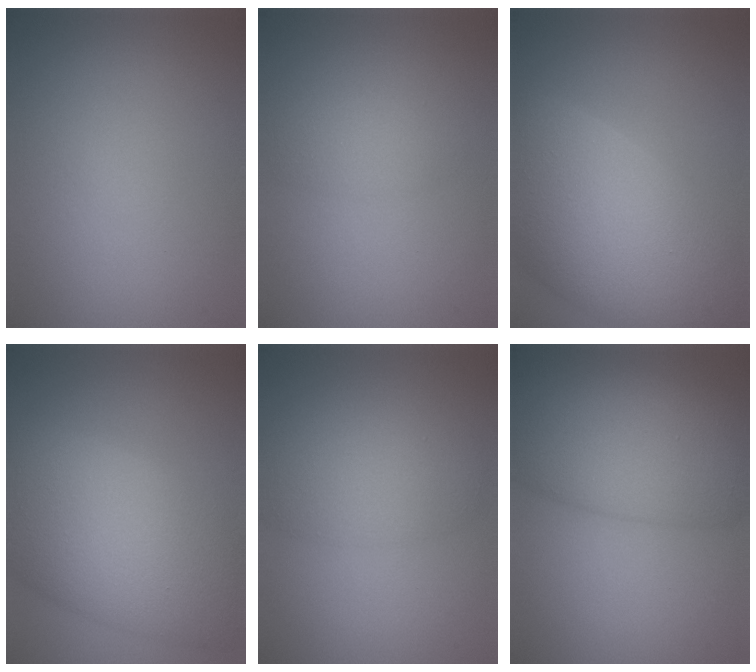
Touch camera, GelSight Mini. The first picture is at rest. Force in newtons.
{"total": 1.8, "press": 1.8, "slide": 0.0}
{"total": 11.8, "press": 11.8, "slide": 0.5}
{"total": 11.1, "press": 11.1, "slide": 0.6}
{"total": 4.0, "press": 4.0, "slide": 0.2}
{"total": 9.1, "press": 9.1, "slide": 0.2}